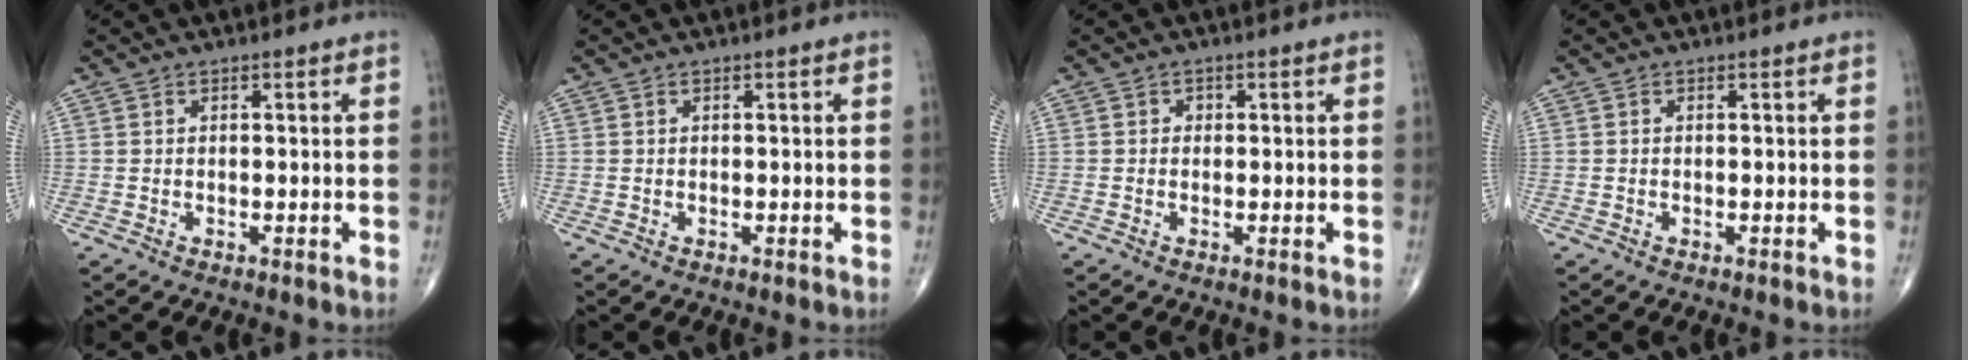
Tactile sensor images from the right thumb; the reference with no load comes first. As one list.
[{"total": 0.0}, {"total": 0.8, "force": [0.0, 0.8, 0.3], "torque": [0.003, 0.002, -0.002]}, {"total": 0.0}]